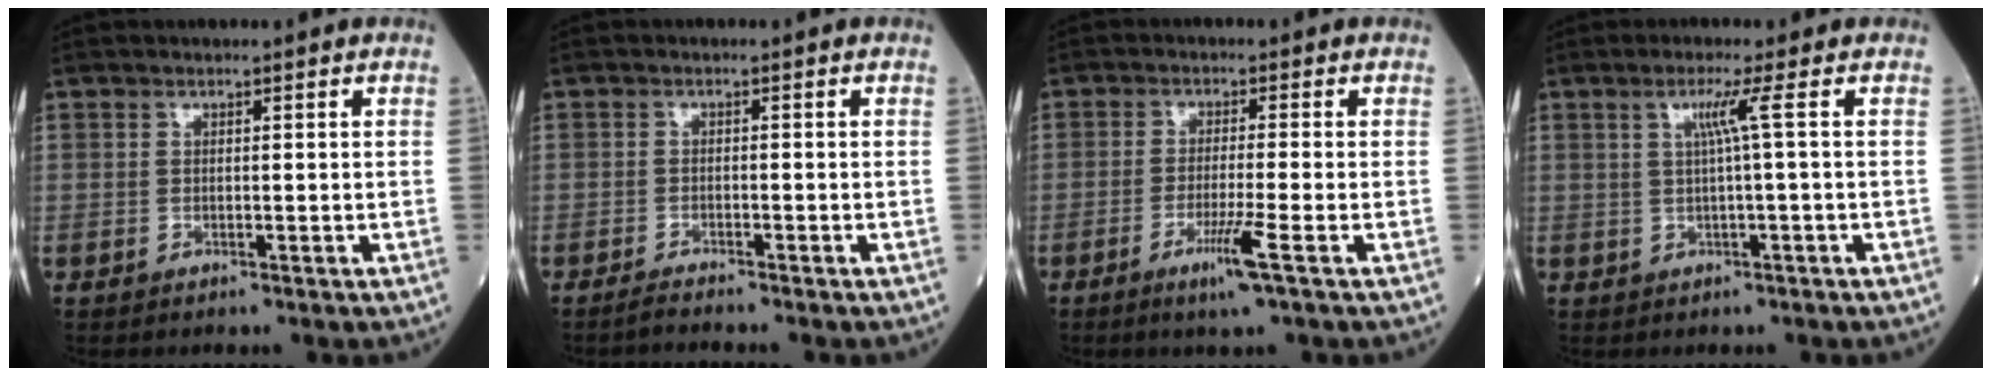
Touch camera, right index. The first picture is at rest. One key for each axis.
{"total": 1.3, "fx": -1.2, "fy": -0.6, "fz": 0.2, "tx": -0.010, "ty": -0.004, "tz": -0.027}
{"total": 5.0, "fx": -2.5, "fy": -0.9, "fz": 4.3, "tx": -0.081, "ty": -0.015, "tz": -0.049}
{"total": 2.9, "fx": 0.6, "fy": -1.2, "fz": 2.6, "tx": -0.055, "ty": 0.002, "tz": 0.014}